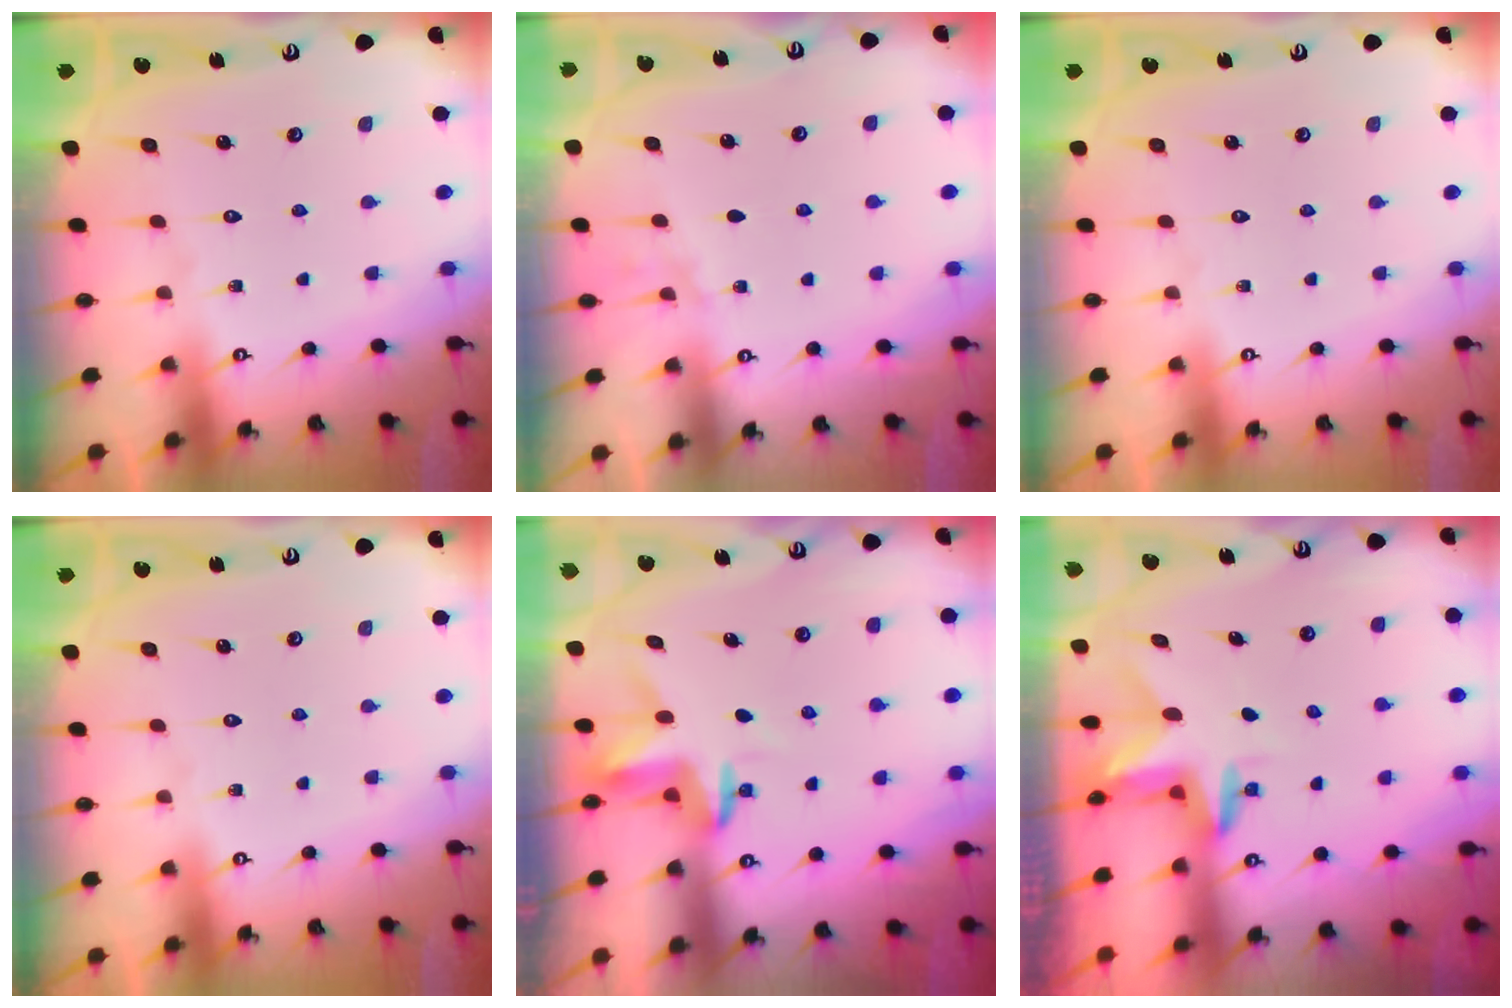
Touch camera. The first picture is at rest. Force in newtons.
{"total": 2.5, "press": 1.6, "slide": 1.8}
{"total": 0.0}
{"total": 0.0}
{"total": 3.5, "press": 3.5, "slide": 0.2}
{"total": 3.0, "press": 3.0, "slide": 0.2}